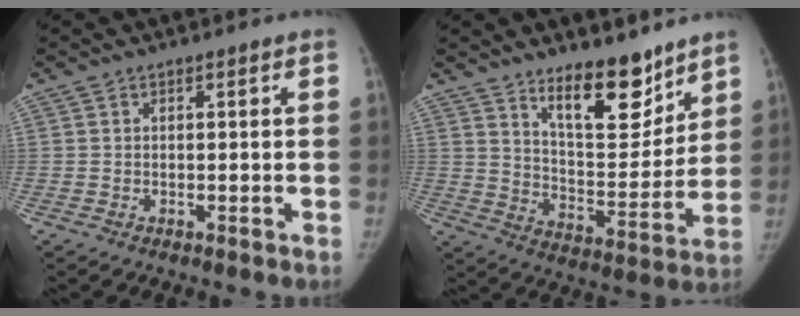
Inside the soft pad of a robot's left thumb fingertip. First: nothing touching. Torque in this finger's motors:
{"motor_torque": [1.86, 0.64, 1.15, -1.35, 0.23]}